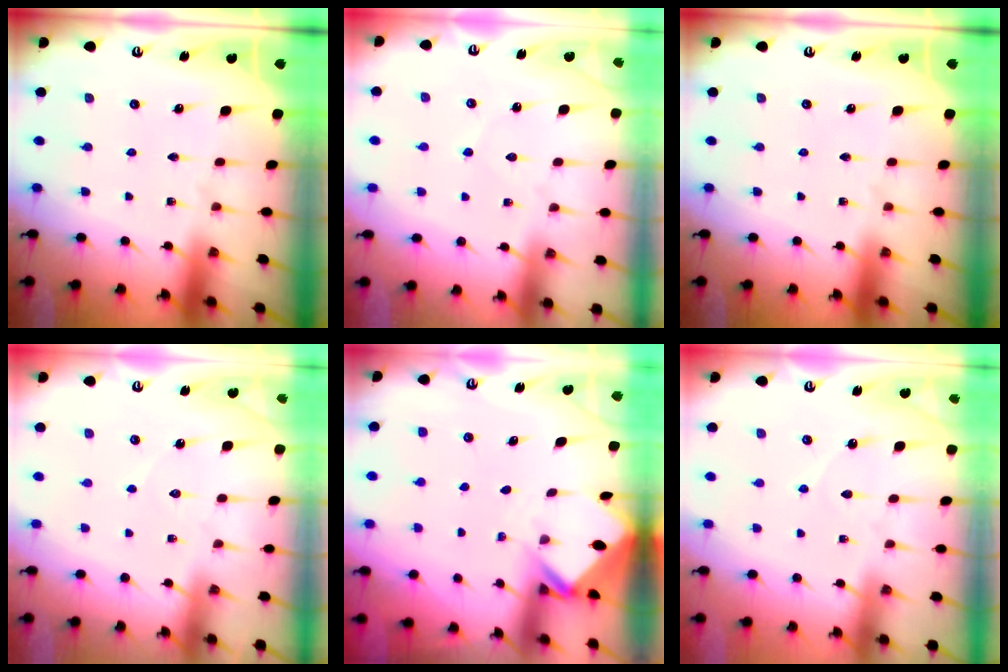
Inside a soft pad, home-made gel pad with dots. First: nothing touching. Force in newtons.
{"total": 2.3, "press": 2.3, "slide": 0.3}
{"total": 0.0}
{"total": 4.2, "press": 4.2, "slide": 0.4}
{"total": 2.6, "press": 2.6, "slide": 0.1}
{"total": 4.0, "press": 4.0, "slide": 0.4}